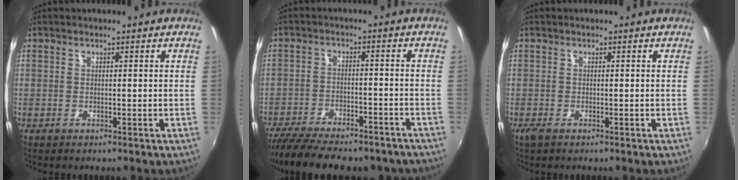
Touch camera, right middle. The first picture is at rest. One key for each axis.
{"total": 20.8, "fx": -17.2, "fy": 6.5, "fz": 9.7, "tx": -0.200, "ty": -0.024, "tz": -0.241}
{"total": 1.4, "fx": -0.9, "fy": 0.5, "fz": 0.9, "tx": -0.019, "ty": -0.006, "tz": -0.018}